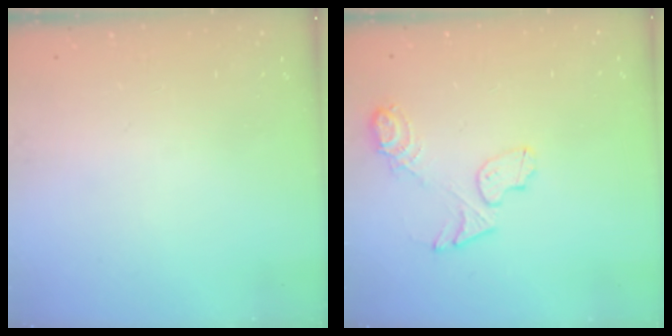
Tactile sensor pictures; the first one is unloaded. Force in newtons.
{"total": 8.7, "press": 8.6, "slide": 0.8}